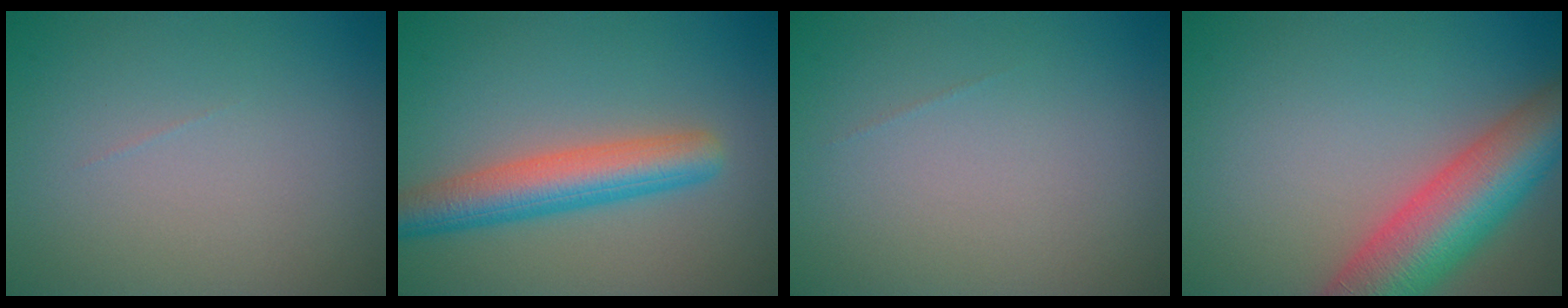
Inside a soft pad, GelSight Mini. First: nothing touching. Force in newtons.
{"total": 5.5, "press": 5.5, "slide": 0.2}
{"total": 0.0}
{"total": 10.1, "press": 10.1, "slide": 0.4}